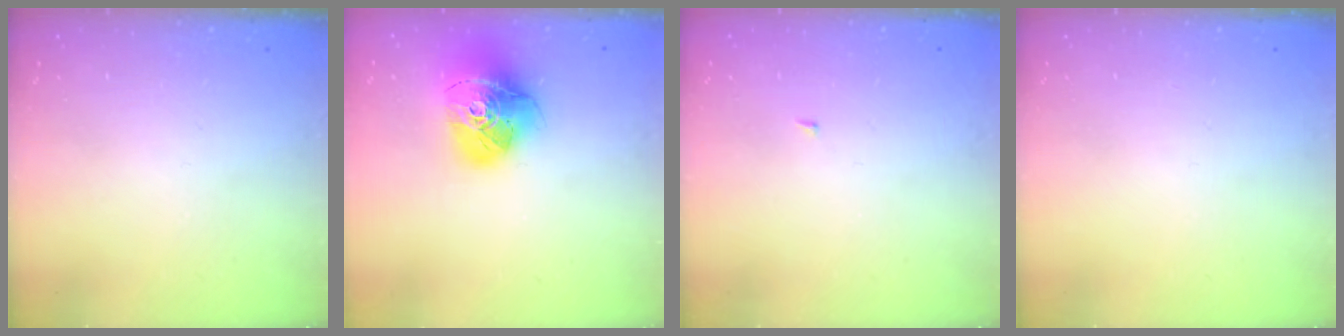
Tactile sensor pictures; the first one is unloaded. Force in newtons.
{"total": 18.0, "press": 17.9, "slide": 1.9}
{"total": 1.4, "press": 1.3, "slide": 0.1}
{"total": 0.0}